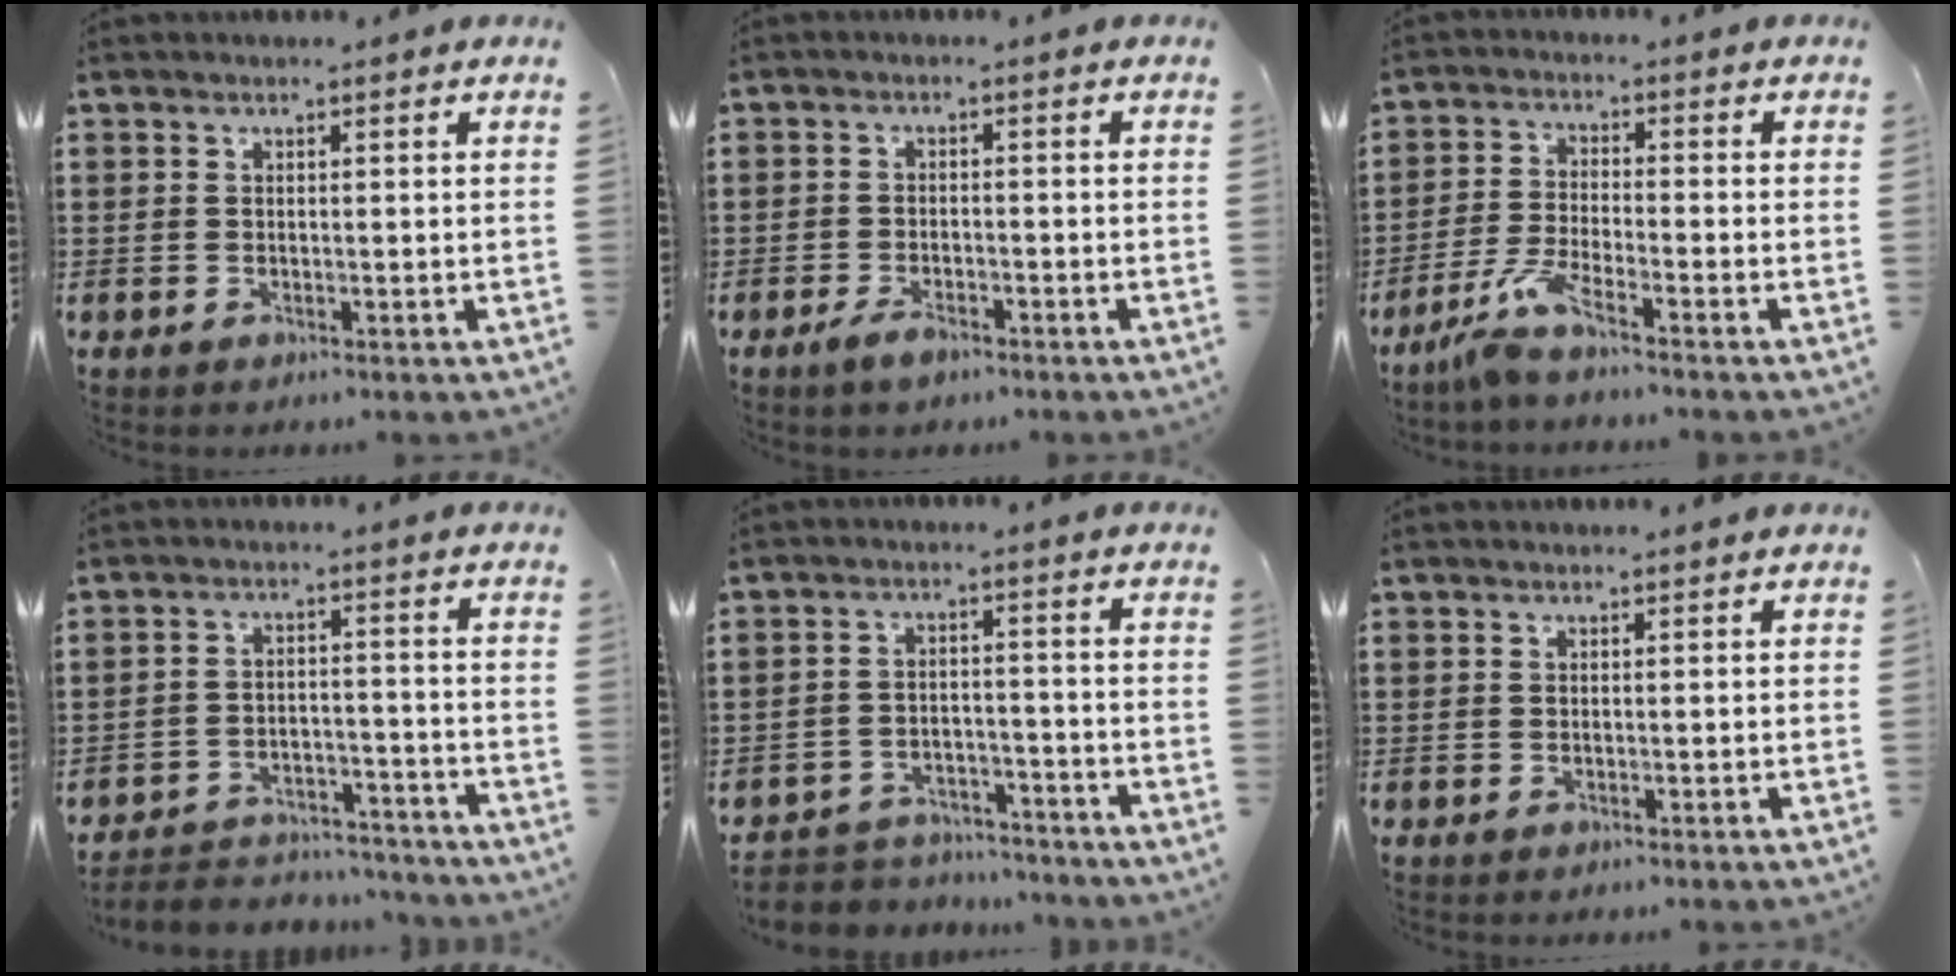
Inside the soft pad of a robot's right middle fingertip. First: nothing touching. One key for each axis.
{"total": 2.5, "fx": -1.9, "fy": 1.0, "fz": 1.3, "tx": -0.032, "ty": -0.001, "tz": -0.037}
{"total": 5.0, "fx": -3.8, "fy": 0.1, "fz": 3.2, "tx": -0.081, "ty": -0.014, "tz": -0.076}
{"total": 4.6, "fx": -4.5, "fy": 1.0, "fz": 0.4, "tx": -0.016, "ty": 0.006, "tz": -0.095}
{"total": 4.5, "fx": -4.4, "fy": 0.9, "fz": -0.1, "tx": -0.011, "ty": 0.003, "tz": -0.096}
{"total": 0.0}